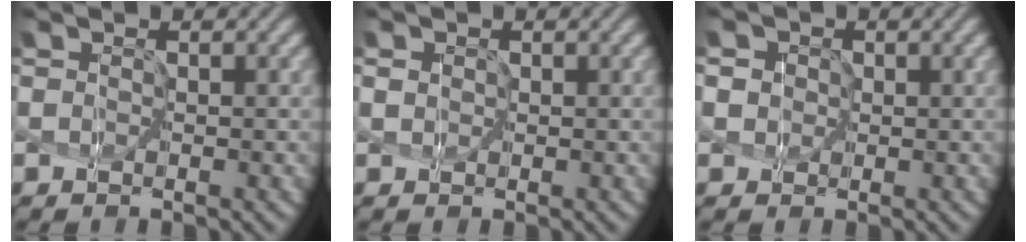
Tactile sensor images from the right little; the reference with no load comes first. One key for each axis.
{"total": 2.0, "fx": 0.7, "fy": 1.6, "fz": 0.9, "tx": -0.009, "ty": 0.017, "tz": -0.001}
{"total": 4.2, "fx": 1.5, "fy": 3.5, "fz": 1.6, "tx": -0.035, "ty": 0.033, "tz": 0.012}